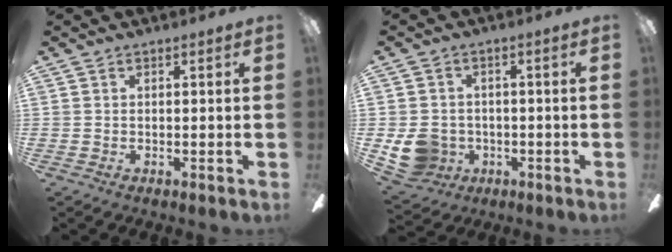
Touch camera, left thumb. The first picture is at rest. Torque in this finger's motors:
{"motor_torque": [-0.16, 0.42, 0.06, -0.09, 0.01]}